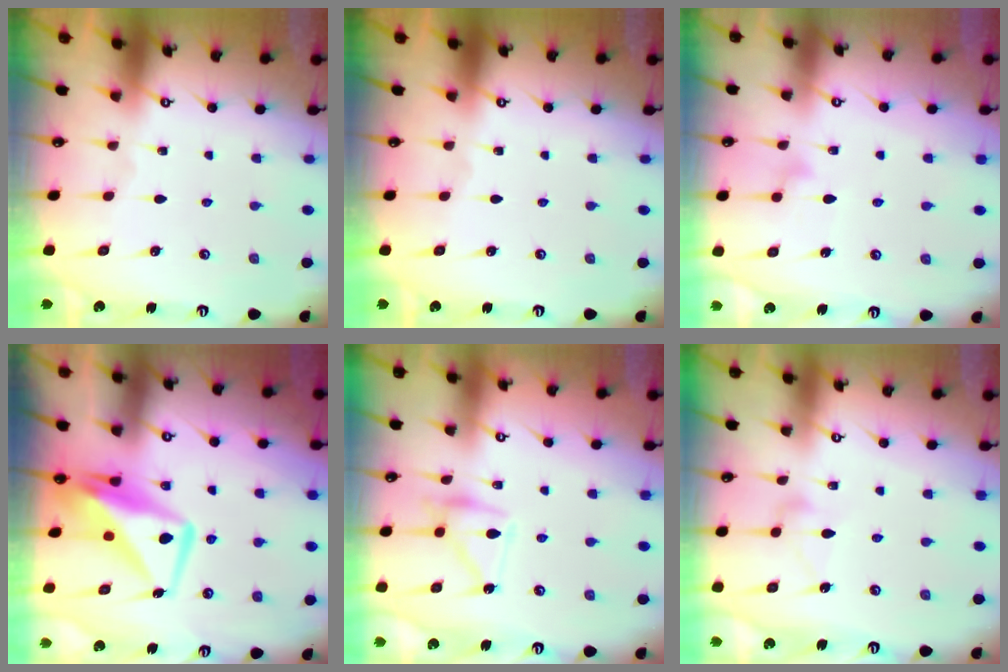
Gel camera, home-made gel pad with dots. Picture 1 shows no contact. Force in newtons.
{"total": 0.0}
{"total": 8.9, "press": 8.9, "slide": 0.5}
{"total": 11.4, "press": 11.4, "slide": 0.8}
{"total": 13.8, "press": 13.8, "slide": 0.8}
{"total": 7.5, "press": 7.5, "slide": 0.4}